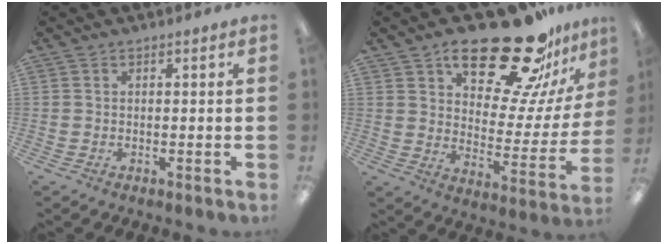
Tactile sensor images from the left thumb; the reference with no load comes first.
{"total": 25.5, "force": [18.7, 9.5, 14.5], "torque": [-0.215, -0.120, 0.310]}